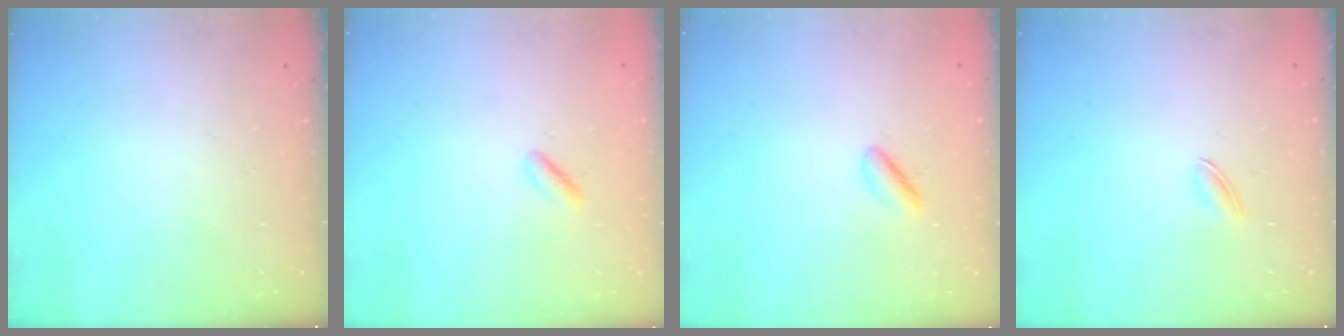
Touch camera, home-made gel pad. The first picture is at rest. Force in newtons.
{"total": 1.4, "press": 1.2, "slide": 0.8}
{"total": 2.5, "press": 2.3, "slide": 1.0}
{"total": 2.5, "press": 2.4, "slide": 0.8}